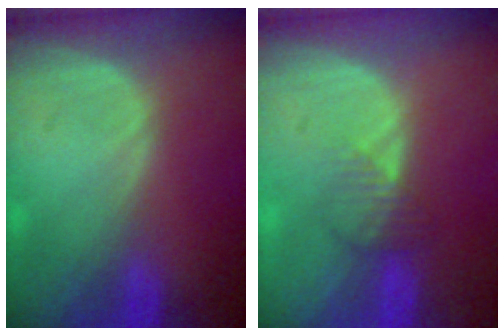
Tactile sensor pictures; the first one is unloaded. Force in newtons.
{"total": 2.4, "press": 2.4, "slide": 0.1}